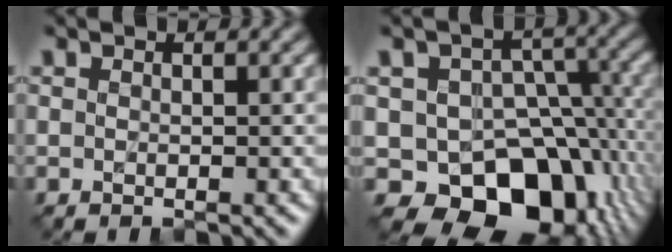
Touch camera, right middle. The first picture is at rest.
{"total": 12.2, "force": [-4.2, 8.7, 7.5], "torque": [-0.086, -0.018, -0.065]}